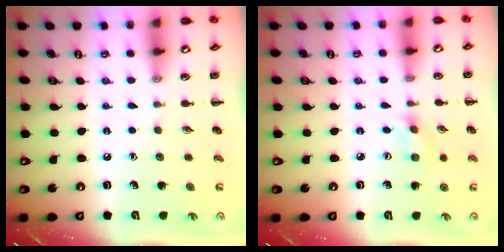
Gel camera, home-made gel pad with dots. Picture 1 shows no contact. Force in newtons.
{"total": 1.4, "press": 1.3, "slide": 0.4}